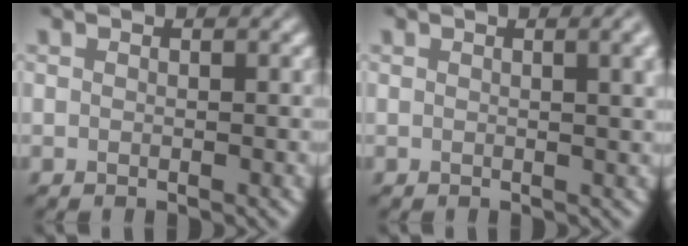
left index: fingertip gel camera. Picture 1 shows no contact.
{"total": 4.1, "force": [1.3, 1.7, 3.5], "torque": [-0.024, 0.011, 0.012]}